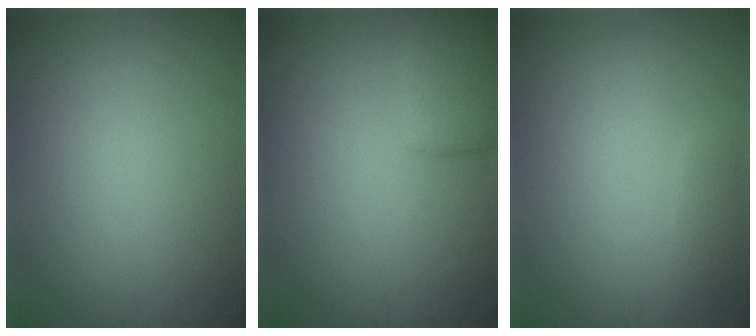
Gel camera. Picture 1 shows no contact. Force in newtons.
{"total": 2.5, "press": 2.5, "slide": 0.2}
{"total": 1.2, "press": 1.2, "slide": 0.2}